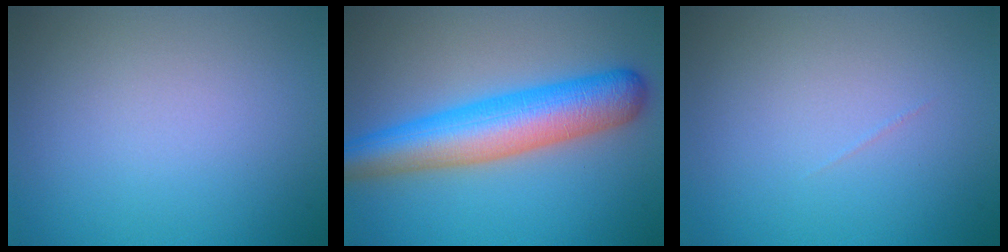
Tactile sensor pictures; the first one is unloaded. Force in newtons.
{"total": 8.0, "press": 8.0, "slide": 0.2}
{"total": 0.0}